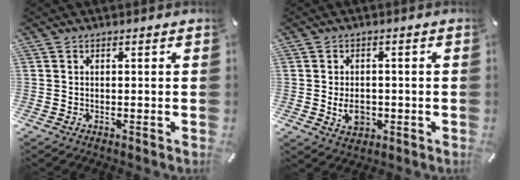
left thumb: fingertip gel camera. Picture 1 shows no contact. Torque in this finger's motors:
{"motor_torque": [0.08, 0.19, 0.33, 0.28, 0.06]}